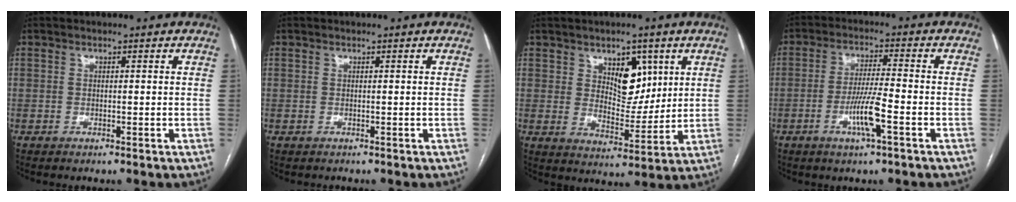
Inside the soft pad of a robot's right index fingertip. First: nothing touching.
{"total": 0.0}
{"total": 8.2, "force": [3.7, 4.6, 5.7], "torque": [-0.085, 0.002, 0.067]}
{"total": 6.8, "force": [-2.6, 0.0, 6.3], "torque": [-0.120, -0.006, -0.049]}